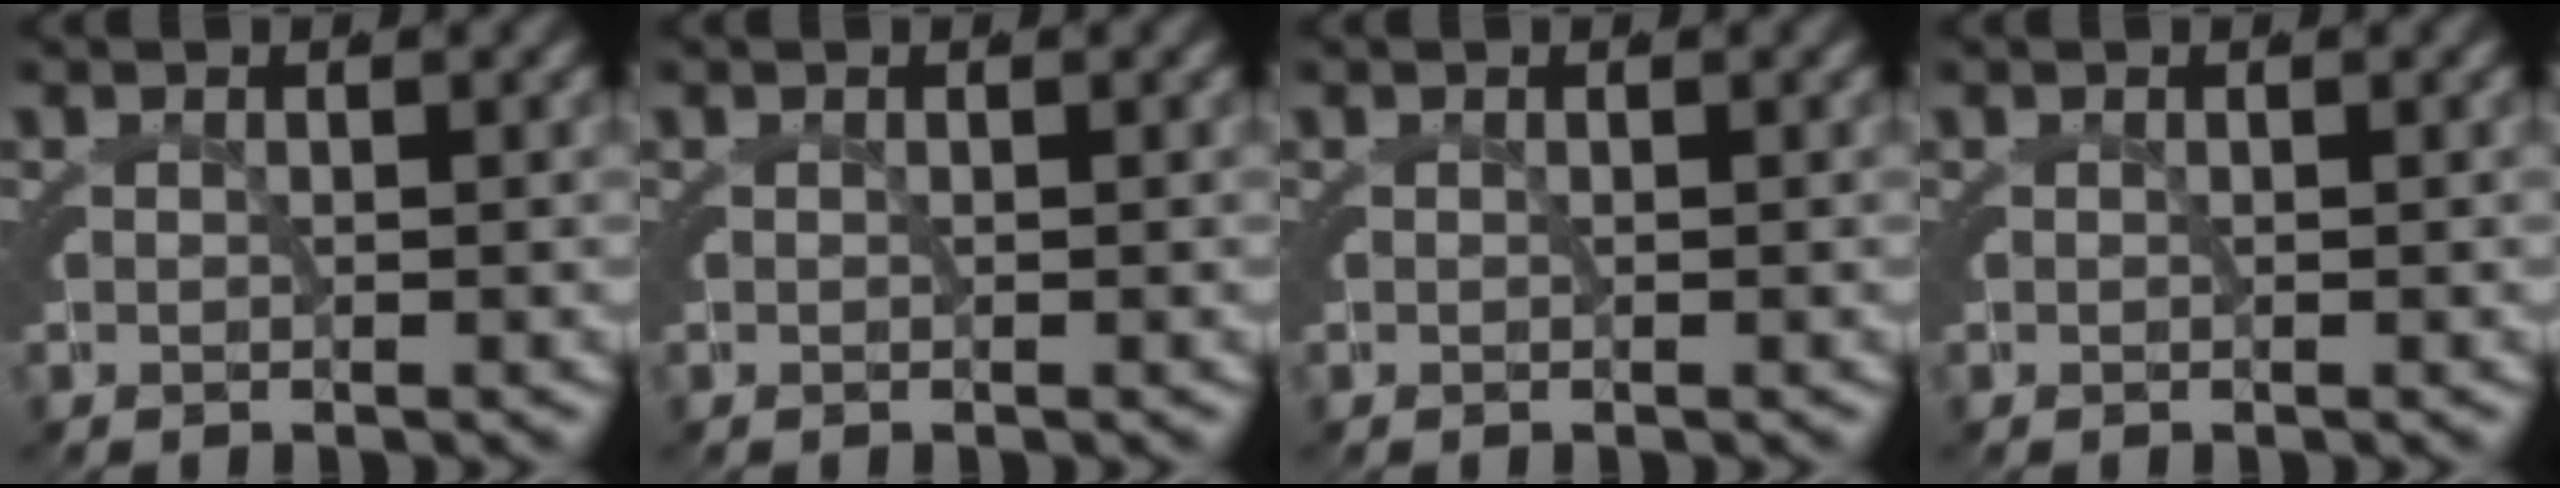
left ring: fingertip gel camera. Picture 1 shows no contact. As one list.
[{"total": 0.0}, {"total": 0.0}, {"total": 0.0}]